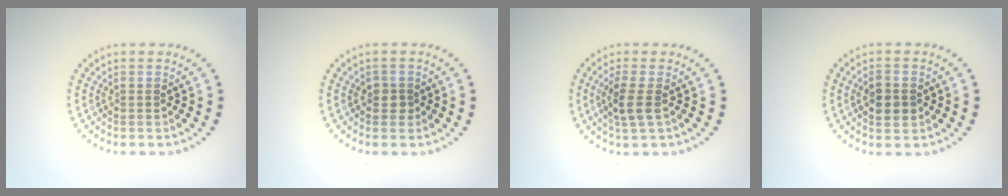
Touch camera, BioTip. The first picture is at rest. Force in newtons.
{"total": 1.3, "press": 1.2, "slide": 0.5}
{"total": 2.4, "press": 2.2, "slide": 1.1}
{"total": 2.9, "press": 2.9, "slide": 0.1}